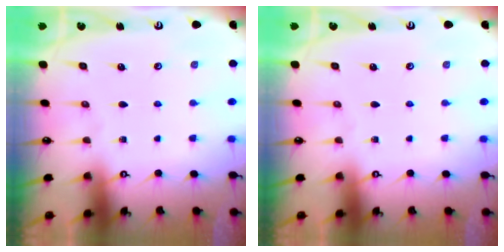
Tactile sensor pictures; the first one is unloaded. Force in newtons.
{"total": 0.0}